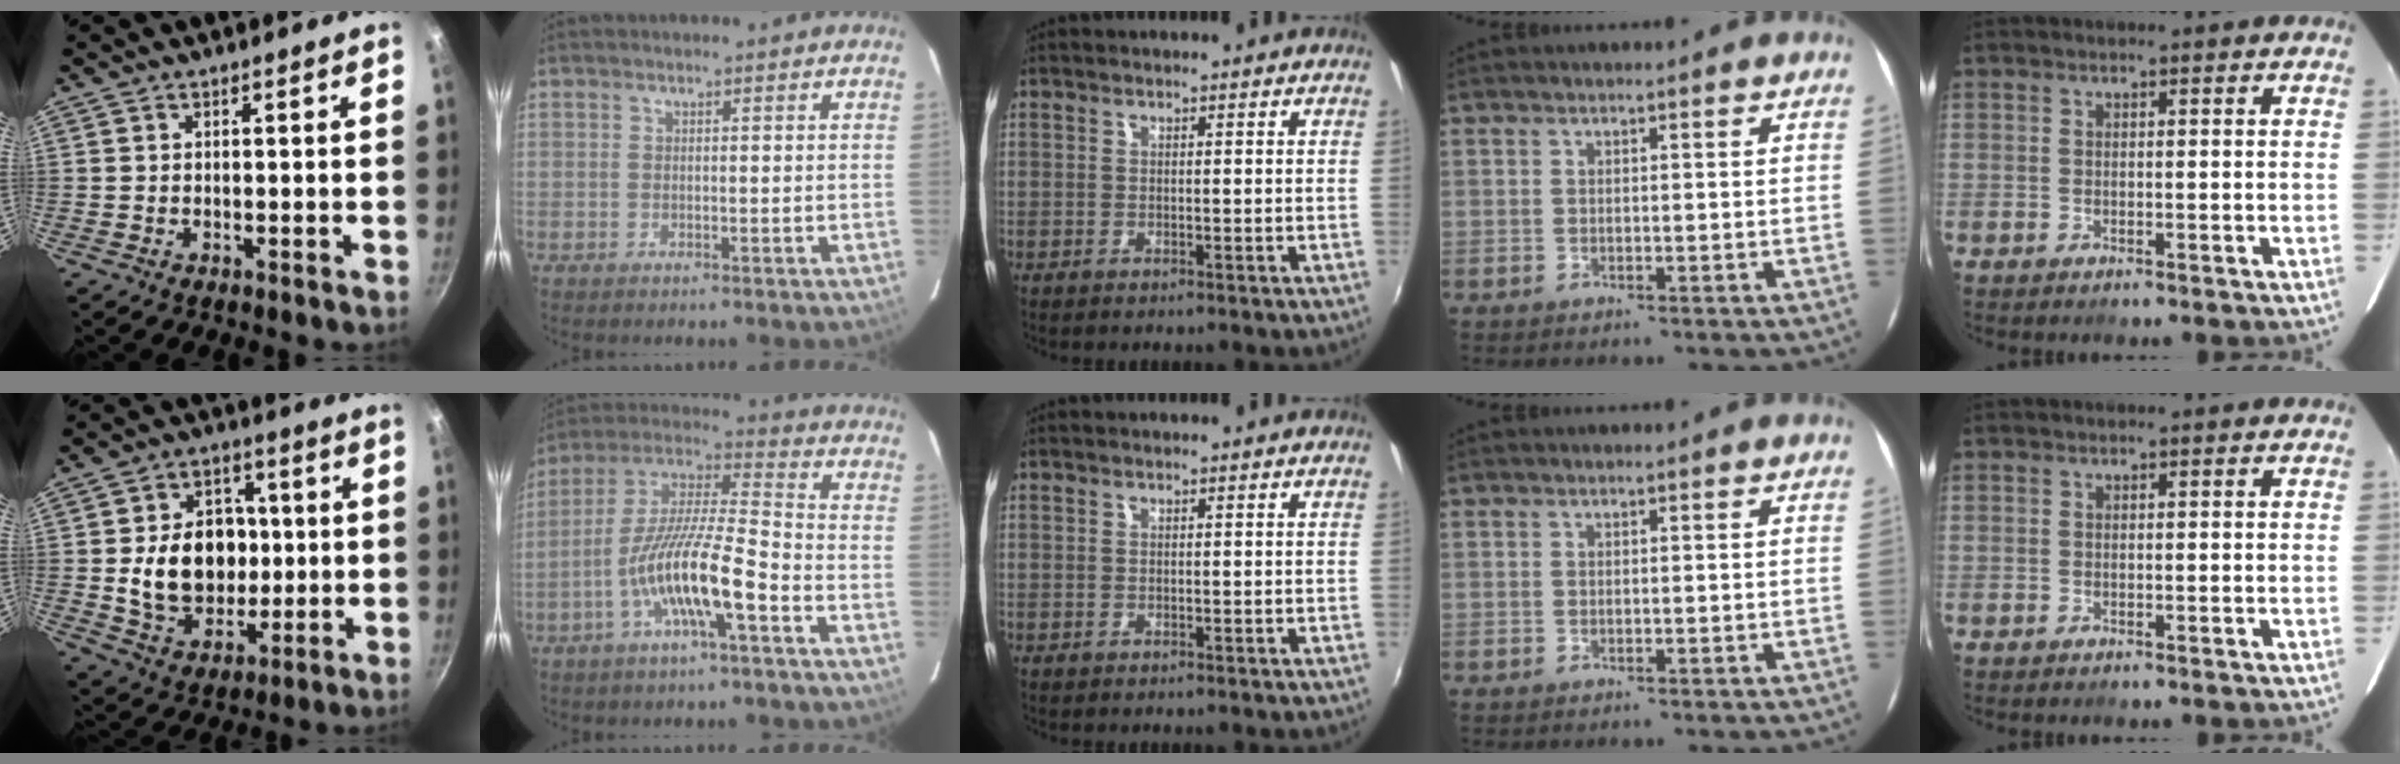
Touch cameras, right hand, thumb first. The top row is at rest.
{"thumb": {"total": 16.2, "force": [0.2, 12.5, 10.3], "torque": [-0.130, 0.011, 0.010]}, "index": {"total": 13.9, "force": [-6.1, 1.6, 12.4], "torque": [-0.241, 0.000, -0.120]}}